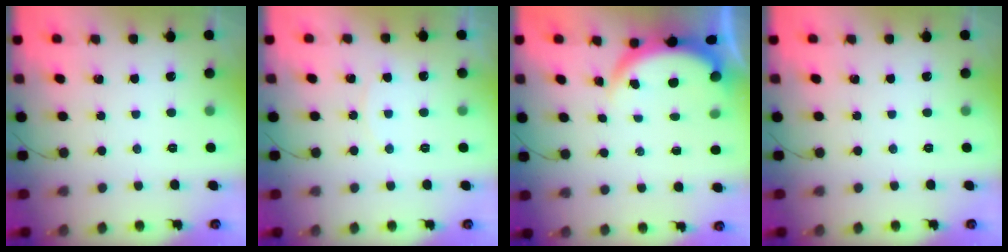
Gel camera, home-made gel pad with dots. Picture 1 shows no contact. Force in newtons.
{"total": 3.0, "press": 3.0, "slide": 0.4}
{"total": 3.8, "press": 3.8, "slide": 0.1}
{"total": 0.0}